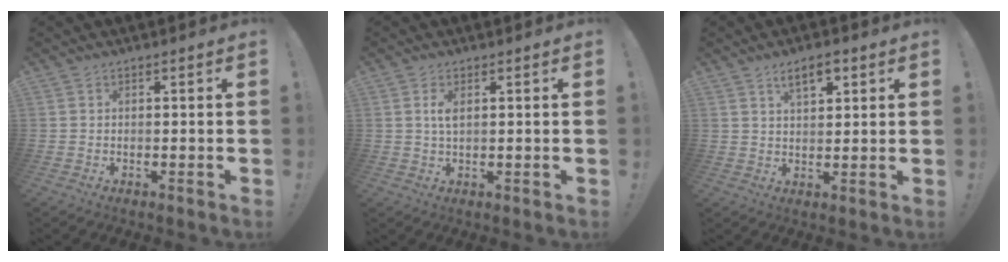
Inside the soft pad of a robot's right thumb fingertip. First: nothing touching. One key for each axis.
{"total": 3.0, "fx": 0.8, "fy": 1.1, "fz": 2.6, "tx": -0.047, "ty": 0.000, "tz": 0.012}
{"total": 5.9, "fx": 3.3, "fy": 2.6, "fz": 4.1, "tx": -0.060, "ty": -0.009, "tz": 0.055}